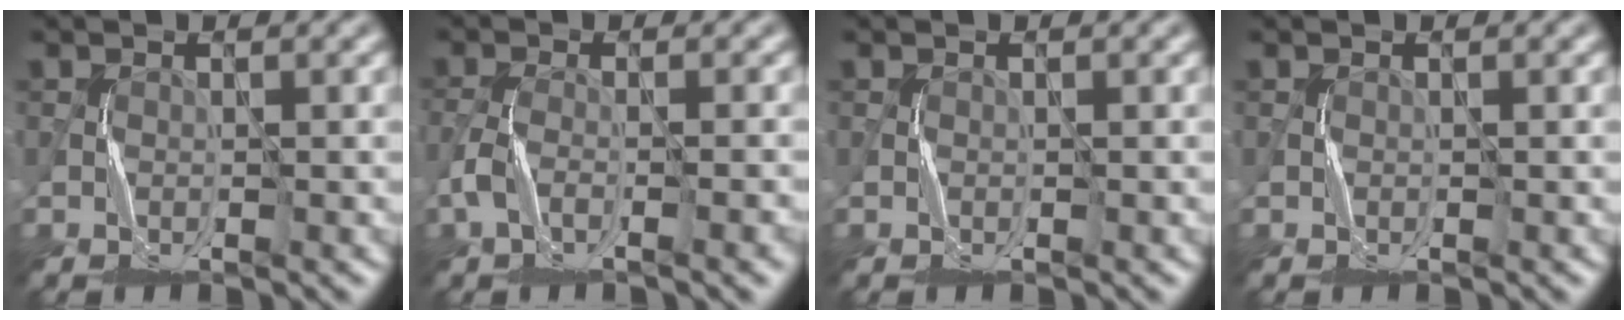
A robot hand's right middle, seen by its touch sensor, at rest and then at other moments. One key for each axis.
{"total": 3.6, "fx": -1.8, "fy": 1.2, "fz": 2.8, "tx": -0.063, "ty": -0.004, "tz": -0.039}
{"total": 0.0}
{"total": 0.0}